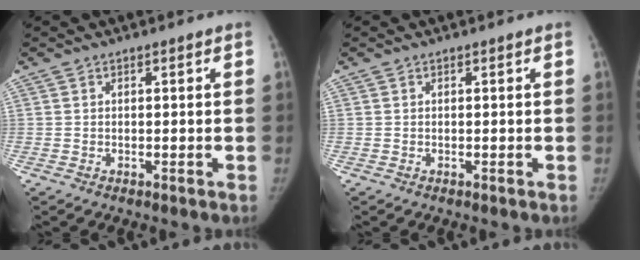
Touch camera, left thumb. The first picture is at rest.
{"total": 0.0}